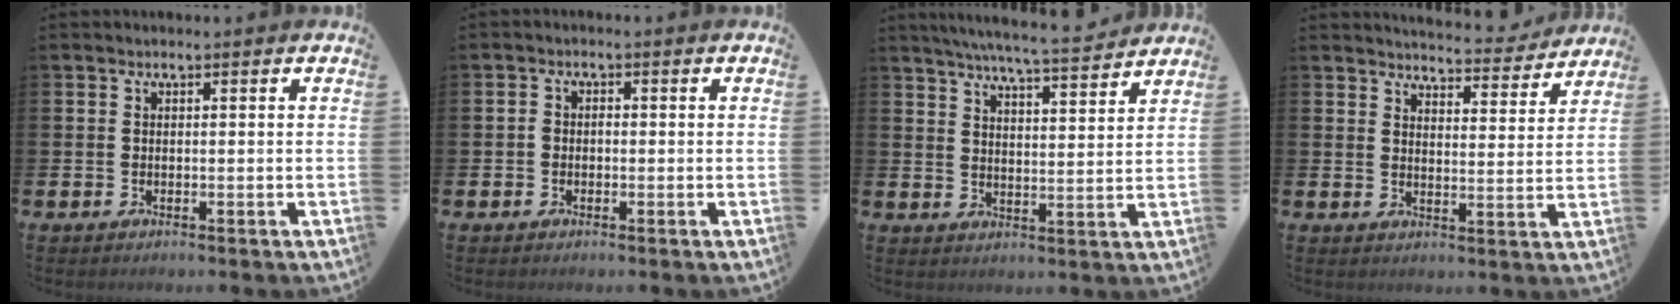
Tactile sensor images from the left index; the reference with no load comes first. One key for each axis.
{"total": 1.4, "fx": -0.5, "fy": 1.1, "fz": 0.8, "tx": -0.015, "ty": 0.007, "tz": -0.012}
{"total": 6.6, "fx": 6.3, "fy": -0.3, "fz": 2.1, "tx": -0.047, "ty": -0.043, "tz": 0.108}
{"total": 4.8, "fx": 4.7, "fy": 0.6, "fz": 0.5, "tx": -0.016, "ty": -0.037, "tz": 0.080}